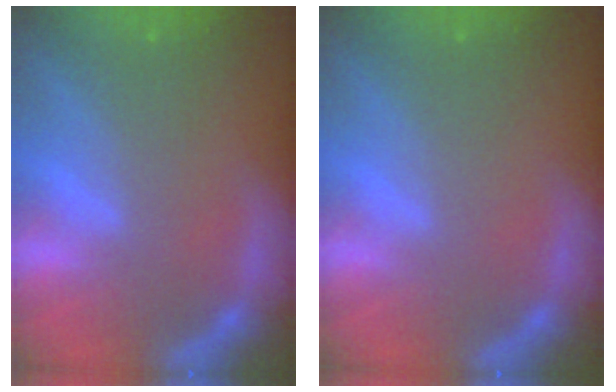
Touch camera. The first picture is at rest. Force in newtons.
{"total": 0.0}